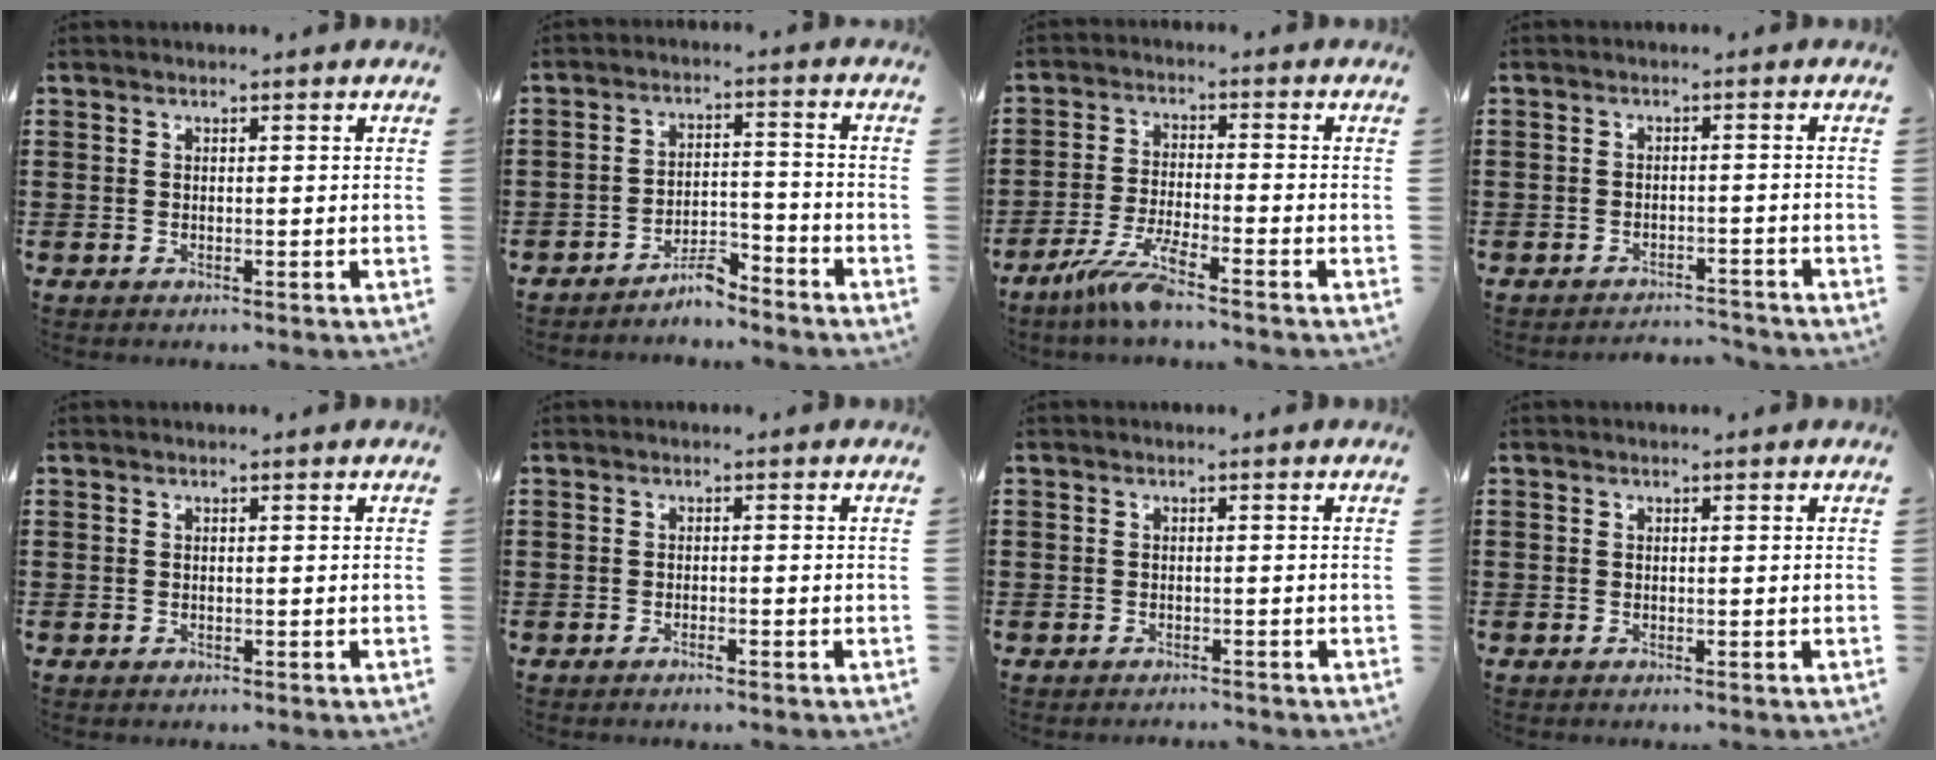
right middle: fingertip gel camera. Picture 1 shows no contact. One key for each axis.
{"total": 4.8, "fx": -4.6, "fy": 0.8, "fz": 0.9, "tx": -0.017, "ty": 0.014, "tz": -0.094}
{"total": 6.3, "fx": -4.8, "fy": 0.1, "fz": 4.1, "tx": -0.092, "ty": -0.015, "tz": -0.094}
{"total": 2.7, "fx": -2.6, "fy": 0.3, "fz": -0.3, "tx": -0.002, "ty": 0.003, "tz": -0.059}
{"total": 0.0}
{"total": 0.8, "fx": -0.7, "fy": 0.0, "fz": 0.5, "tx": -0.011, "ty": -0.003, "tz": -0.012}
{"total": 1.2, "fx": -1.1, "fy": 0.3, "fz": -0.2, "tx": 0.001, "ty": 0.004, "tz": -0.026}
{"total": 0.0}